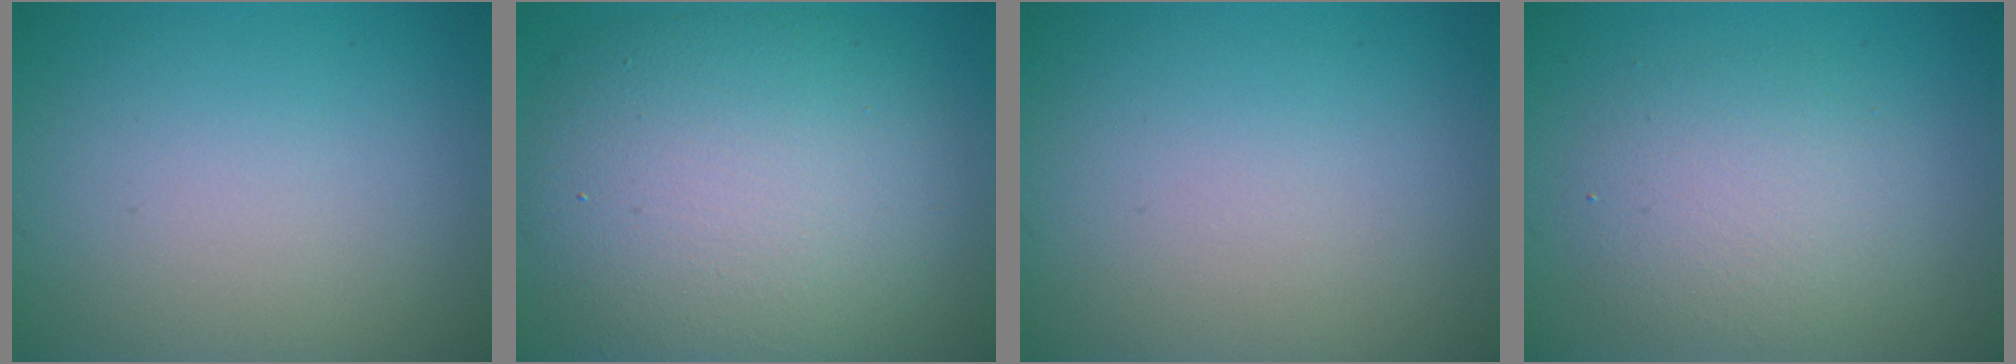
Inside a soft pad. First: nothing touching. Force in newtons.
{"total": 11.3, "press": 11.2, "slide": 0.8}
{"total": 0.0}
{"total": 4.0, "press": 4.0, "slide": 0.5}